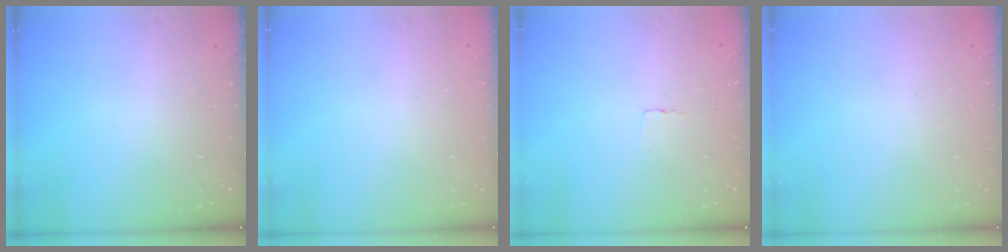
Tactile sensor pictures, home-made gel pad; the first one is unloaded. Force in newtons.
{"total": 0.0}
{"total": 2.3, "press": 2.3, "slide": 0.1}
{"total": 0.0}